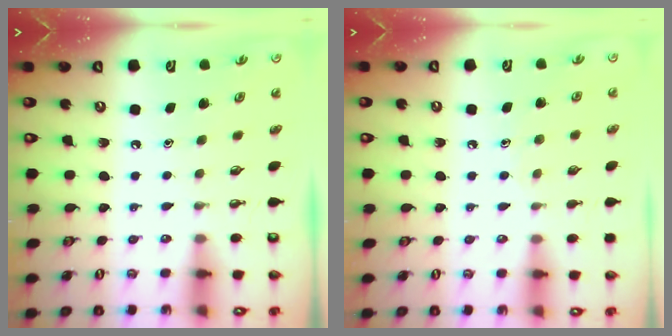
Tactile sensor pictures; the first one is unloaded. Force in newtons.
{"total": 5.6, "press": 5.6, "slide": 0.5}